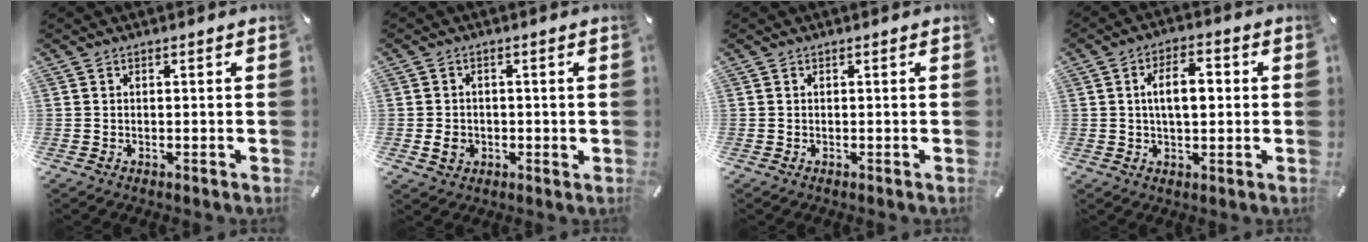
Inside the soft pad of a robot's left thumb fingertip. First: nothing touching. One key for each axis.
{"total": 3.9, "fx": -0.6, "fy": 3.3, "fz": 2.0, "tx": -0.034, "ty": 0.000, "tz": -0.012}
{"total": 0.0}
{"total": 8.2, "fx": 0.8, "fy": 4.4, "fz": 6.9, "tx": -0.116, "ty": 0.006, "tz": 0.005}